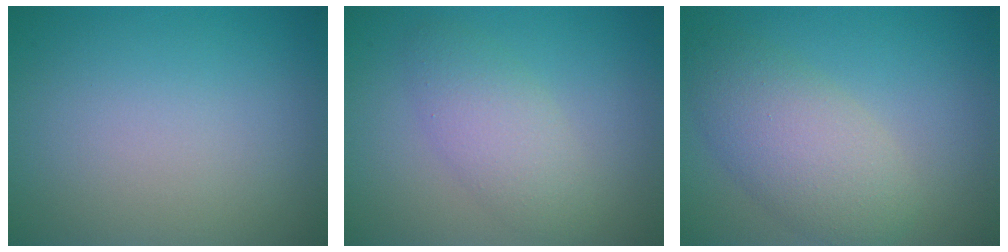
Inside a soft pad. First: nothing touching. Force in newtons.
{"total": 3.3, "press": 3.3, "slide": 0.2}
{"total": 5.4, "press": 5.4, "slide": 0.2}